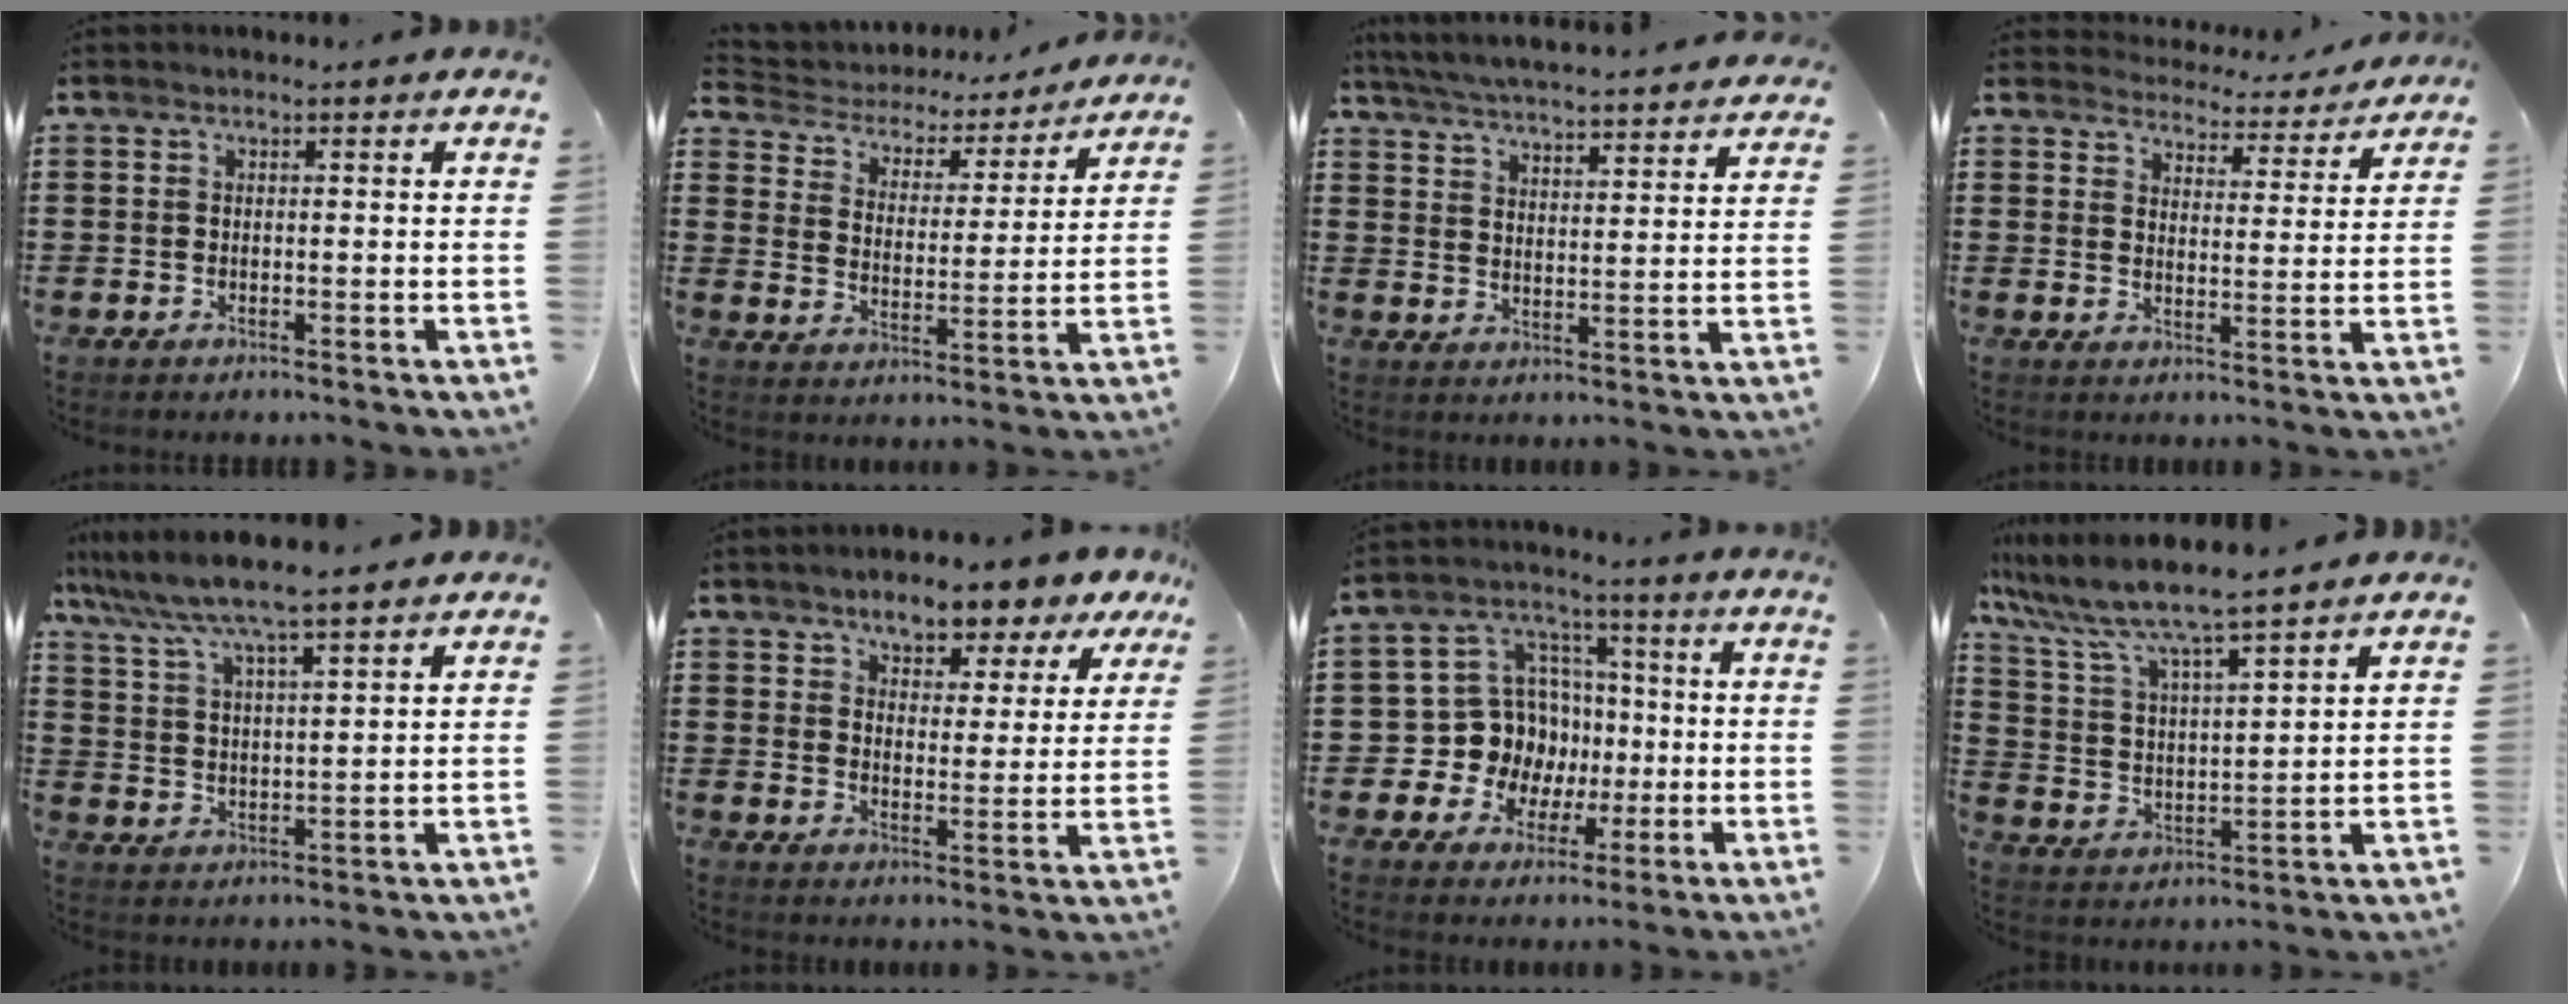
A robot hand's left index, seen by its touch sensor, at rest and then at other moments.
{"total": 3.9, "force": [3.8, 0.8, 0.4], "torque": [-0.033, -0.032, 0.057]}
{"total": 5.4, "force": [5.2, -0.8, 0.9], "torque": [-0.043, -0.041, 0.088]}
{"total": 4.4, "force": [4.4, 0.1, 0.0], "torque": [-0.018, -0.038, 0.073]}
{"total": 6.4, "force": [5.6, -0.1, 3.0], "torque": [-0.081, -0.029, 0.094]}
{"total": 5.5, "force": [4.9, 1.5, 1.8], "torque": [-0.042, -0.021, 0.082]}
{"total": 10.3, "force": [0.0, 10.0, 2.4], "torque": [-0.093, -0.006, 0.013]}
{"total": 7.1, "force": [6.4, 0.0, 3.1], "torque": [-0.088, -0.038, 0.104]}